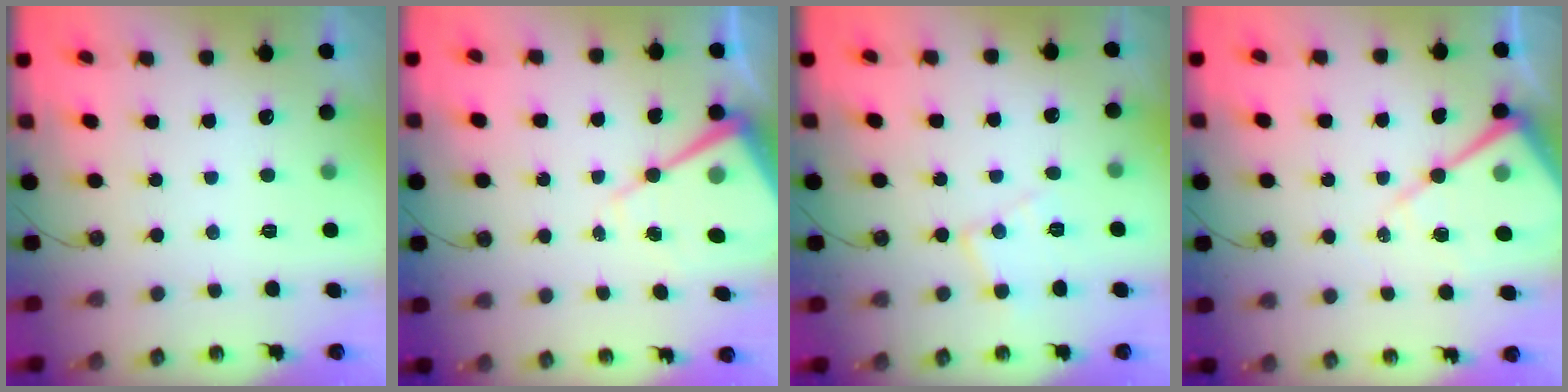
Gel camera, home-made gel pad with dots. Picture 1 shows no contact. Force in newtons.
{"total": 11.4, "press": 11.4, "slide": 0.8}
{"total": 8.5, "press": 8.5, "slide": 0.6}
{"total": 13.0, "press": 13.0, "slide": 1.1}